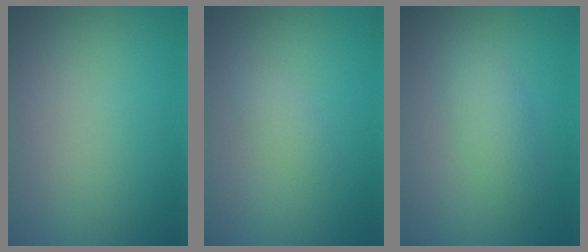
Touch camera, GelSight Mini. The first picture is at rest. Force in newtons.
{"total": 1.3, "press": 1.3, "slide": 0.0}
{"total": 2.6, "press": 2.6, "slide": 0.1}